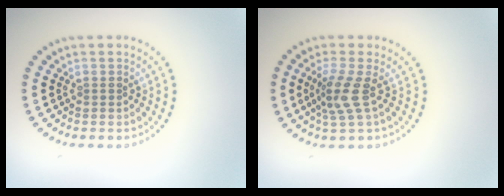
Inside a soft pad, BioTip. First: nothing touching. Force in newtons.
{"total": 2.8, "press": 2.1, "slide": 1.8}